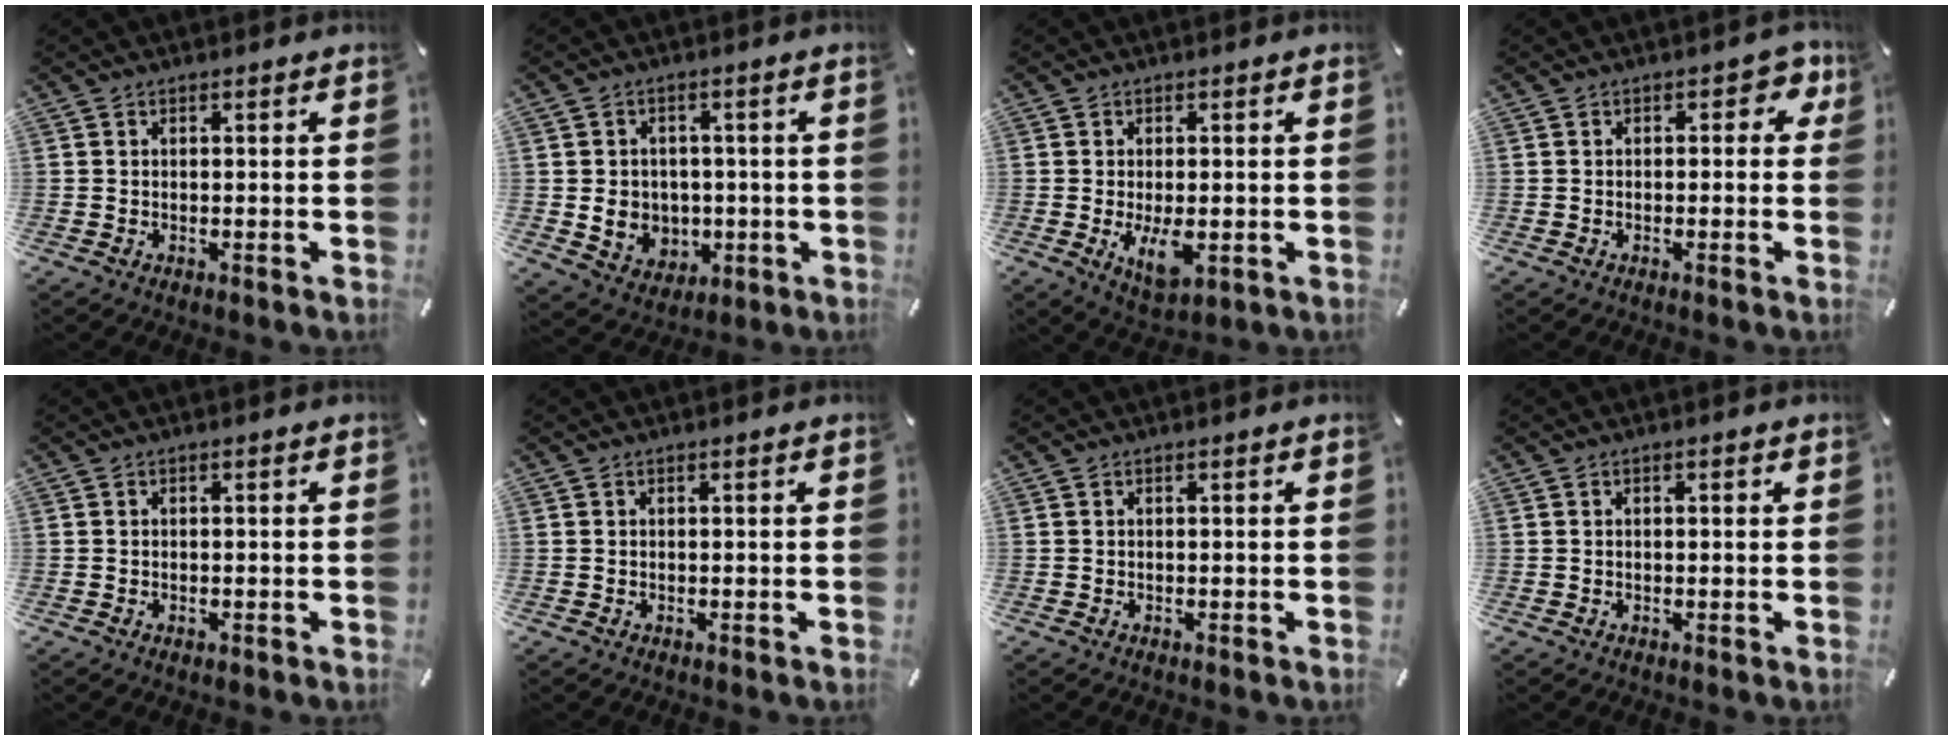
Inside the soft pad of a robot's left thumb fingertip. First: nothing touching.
{"total": 7.3, "force": [-0.1, 6.8, 2.6], "torque": [-0.049, -0.001, 0.001]}
{"total": 7.1, "force": [-1.2, 3.4, 6.1], "torque": [-0.109, -0.019, -0.025]}
{"total": 3.9, "force": [0.7, 2.4, 3.0], "torque": [-0.038, 0.003, 0.005]}
{"total": 0.6, "force": [-0.3, 0.3, 0.4], "torque": [-0.008, -0.003, -0.005]}
{"total": 0.0}
{"total": 0.0}
{"total": 0.7, "force": [0.0, 0.3, 0.6], "torque": [-0.011, 0.002, -0.001]}